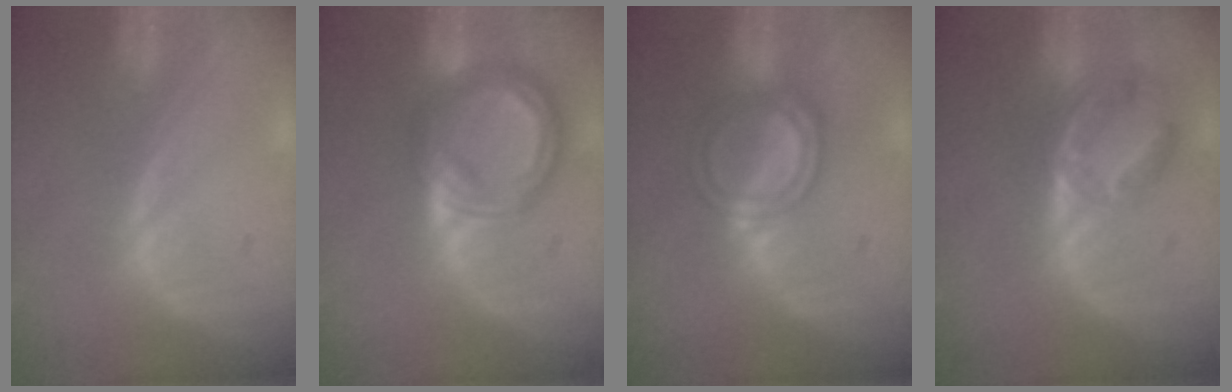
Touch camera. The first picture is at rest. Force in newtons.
{"total": 8.5, "press": 8.5, "slide": 0.6}
{"total": 5.3, "press": 5.2, "slide": 1.3}
{"total": 7.1, "press": 6.1, "slide": 3.7}